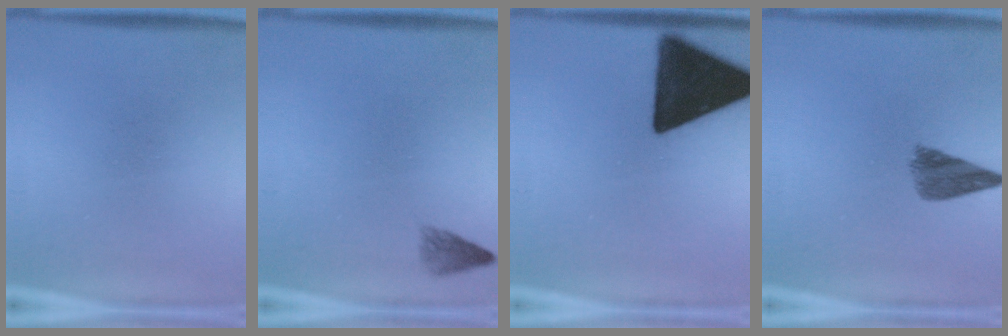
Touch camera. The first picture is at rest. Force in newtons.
{"total": 1.8}
{"total": 18.8}
{"total": 5.3}